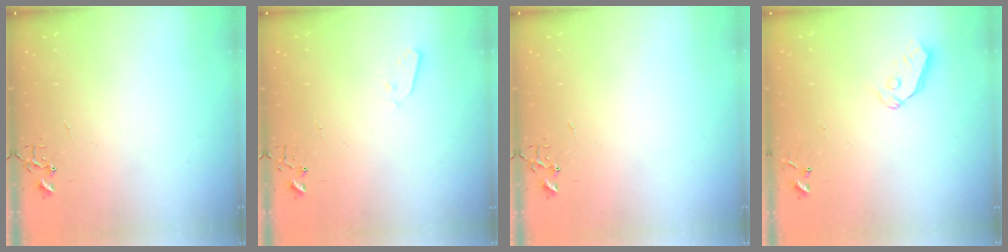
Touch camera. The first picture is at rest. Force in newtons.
{"total": 2.9, "press": 2.9, "slide": 0.4}
{"total": 0.0}
{"total": 6.1, "press": 6.1, "slide": 0.6}